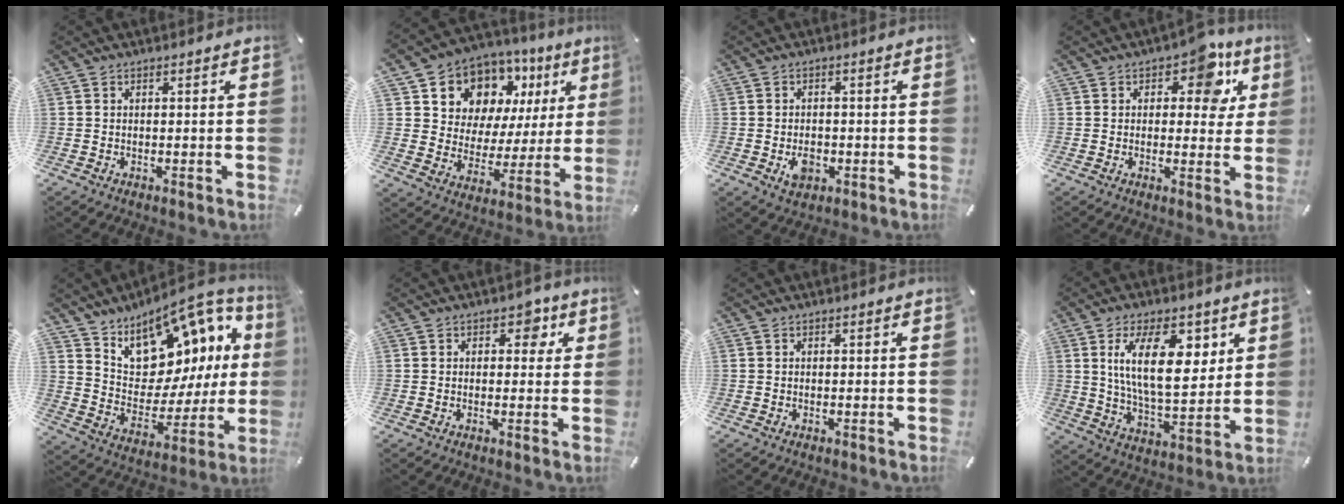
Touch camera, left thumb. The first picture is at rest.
{"total": 10.6, "force": [6.9, 7.8, 2.0], "torque": [-0.046, -0.070, 0.129]}
{"total": 4.7, "force": [-1.3, 3.5, 2.9], "torque": [-0.039, -0.001, -0.024]}
{"total": 9.8, "force": [4.5, 5.8, 6.5], "torque": [-0.067, -0.019, 0.071]}
{"total": 15.2, "force": [10.5, 8.9, 6.4], "torque": [-0.087, -0.102, 0.186]}
{"total": 4.2, "force": [1.5, 3.0, 2.6], "torque": [-0.009, -0.008, 0.014]}
{"total": 0.0}
{"total": 17.0, "force": [6.7, 8.2, 13.4], "torque": [-0.241, -0.007, 0.107]}